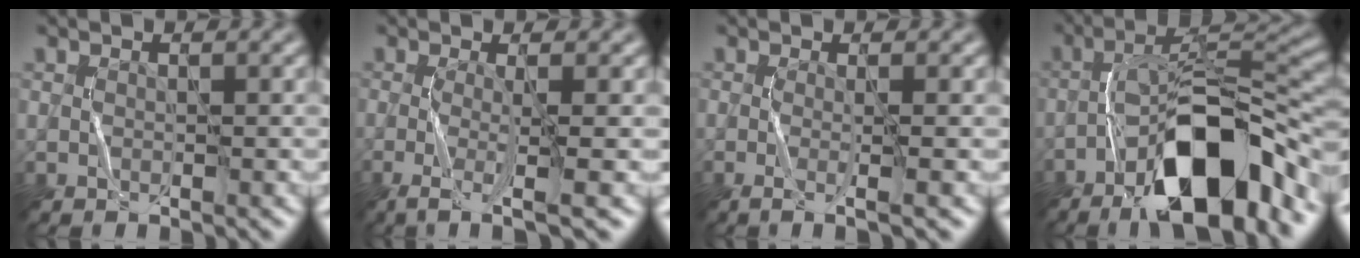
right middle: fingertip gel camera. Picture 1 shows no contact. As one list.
[{"total": 3.6, "force": [-1.1, 0.6, 3.4], "torque": [-0.060, -0.002, -0.025]}, {"total": 2.1, "force": [-0.3, 0.5, 2.0], "torque": [-0.029, -0.001, -0.012]}, {"total": 11.9, "force": [-6.7, 3.6, 9.1], "torque": [-0.139, 0.028, -0.118]}]